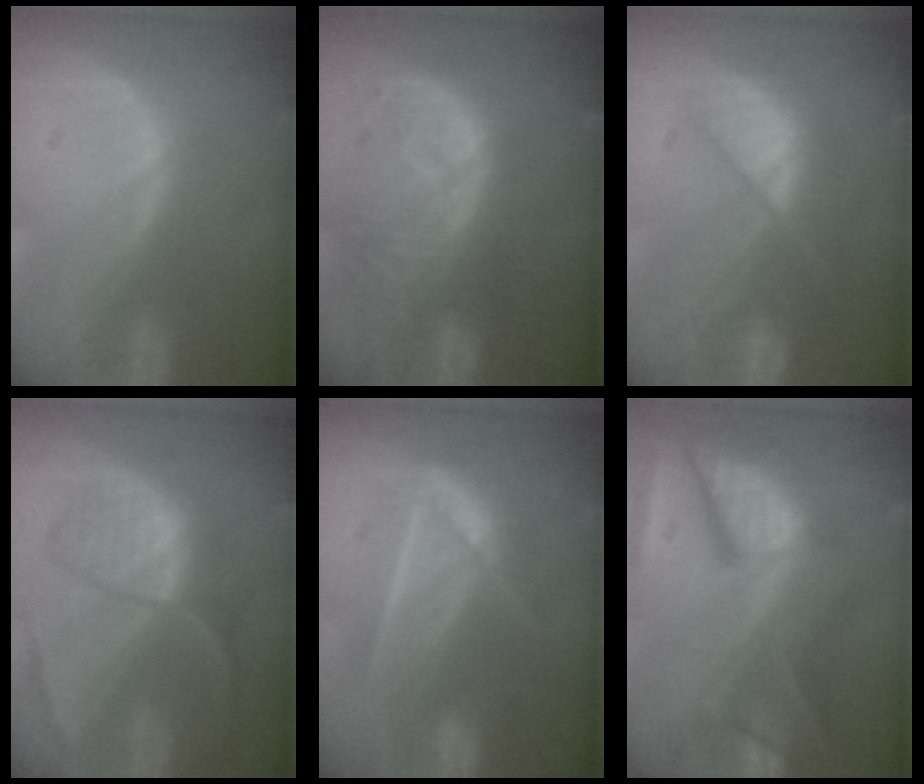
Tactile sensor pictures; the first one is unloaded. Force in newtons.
{"total": 11.5, "press": 10.0, "slide": 5.7}
{"total": 7.2, "press": 7.2, "slide": 0.5}
{"total": 9.3, "press": 7.7, "slide": 5.2}
{"total": 7.1, "press": 6.8, "slide": 2.2}
{"total": 12.2, "press": 10.0, "slide": 7.0}